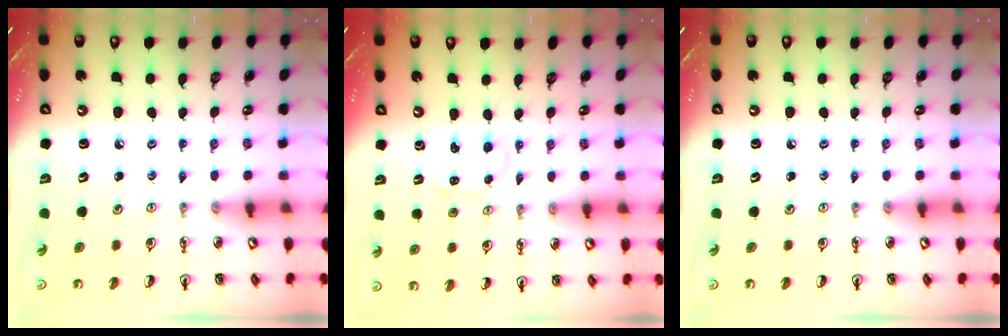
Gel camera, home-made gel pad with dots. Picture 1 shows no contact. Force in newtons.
{"total": 1.1, "press": 1.1, "slide": 0.2}
{"total": 0.0}